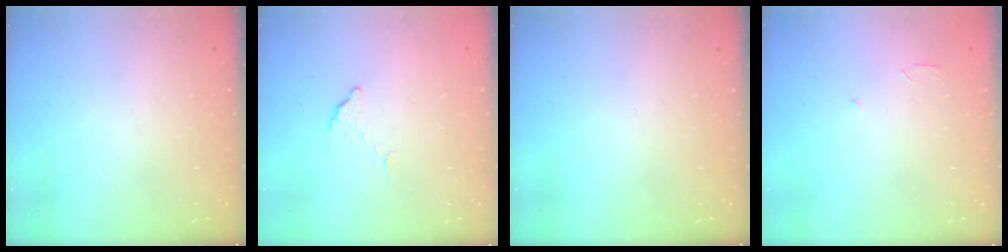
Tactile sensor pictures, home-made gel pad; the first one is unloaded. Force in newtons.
{"total": 3.6, "press": 3.6, "slide": 0.1}
{"total": 0.0}
{"total": 2.6, "press": 2.6, "slide": 0.2}